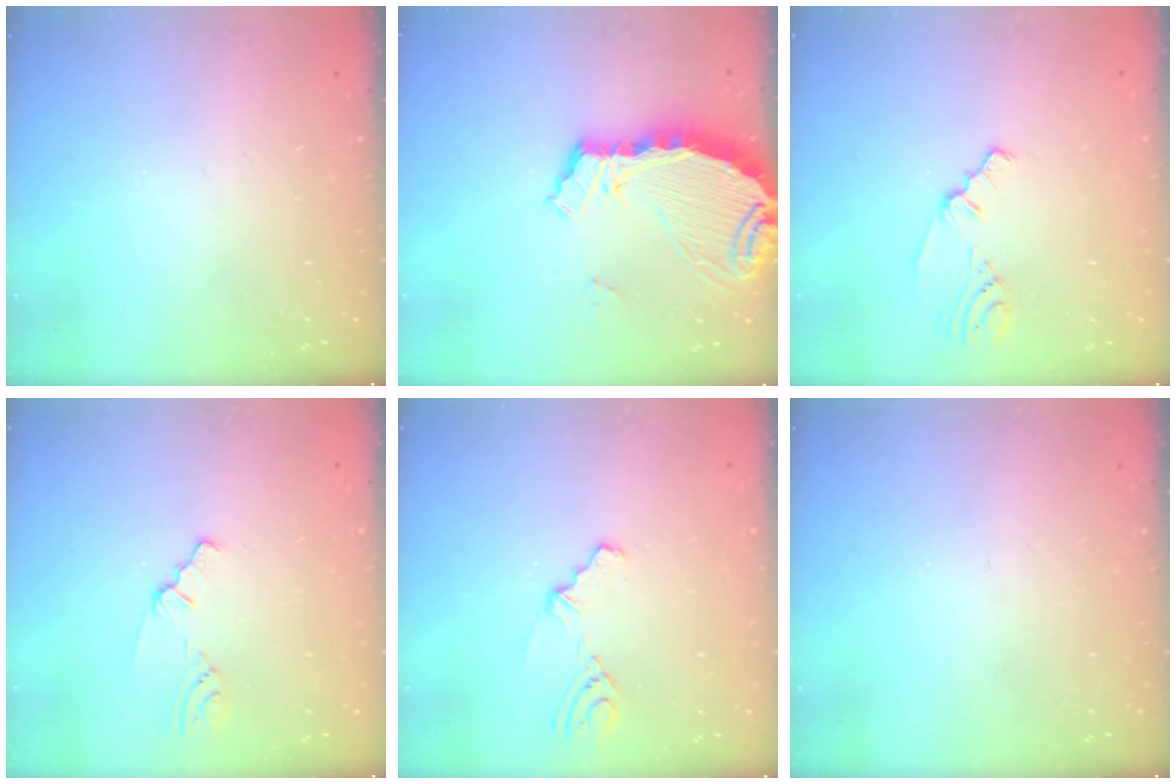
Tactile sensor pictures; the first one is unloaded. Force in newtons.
{"total": 8.9, "press": 8.9, "slide": 1.0}
{"total": 2.0, "press": 1.4, "slide": 1.4}
{"total": 0.8, "press": 0.8, "slide": 0.1}
{"total": 4.1, "press": 4.0, "slide": 0.9}
{"total": 0.0}